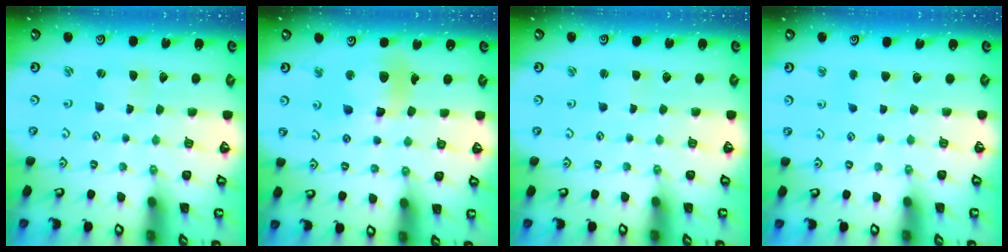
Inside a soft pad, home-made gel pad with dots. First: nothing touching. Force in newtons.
{"total": 12.6, "press": 12.5, "slide": 1.5}
{"total": 1.9, "press": 1.8, "slide": 0.3}
{"total": 2.8, "press": 2.7, "slide": 0.7}